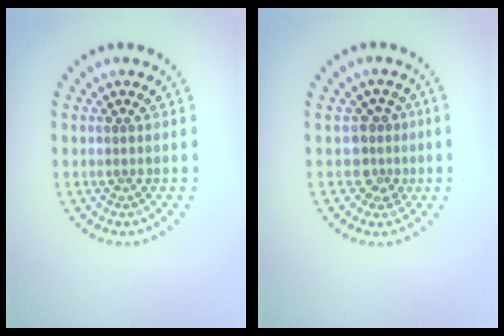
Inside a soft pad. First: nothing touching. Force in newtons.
{"total": 2.5, "press": 2.0, "slide": 1.5}